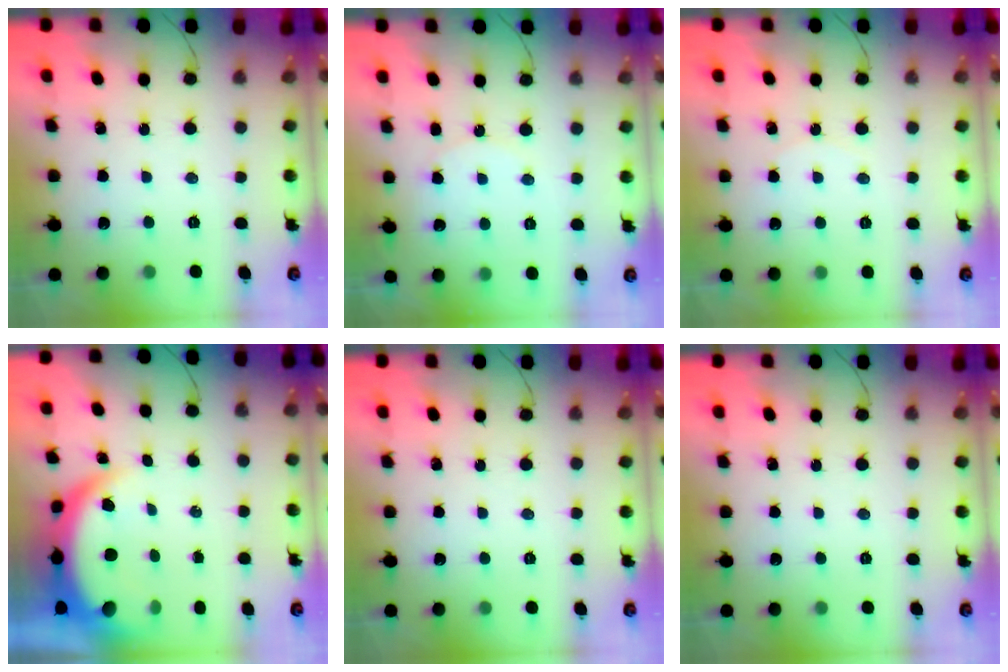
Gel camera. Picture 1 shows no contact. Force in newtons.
{"total": 7.8, "press": 7.8, "slide": 0.5}
{"total": 3.7, "press": 2.9, "slide": 2.3}
{"total": 7.8, "press": 7.7, "slide": 1.0}
{"total": 0.0}
{"total": 0.0}